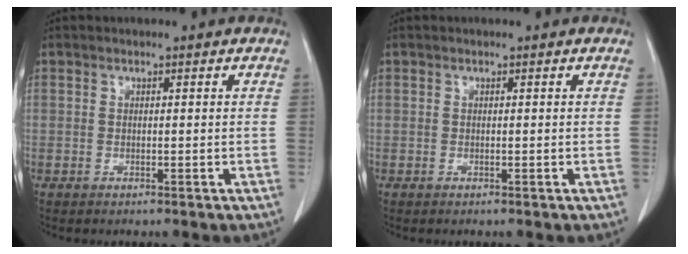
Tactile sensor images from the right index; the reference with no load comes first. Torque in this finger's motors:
{"motor_torque": [0.00, 0.00, 0.00, -0.01]}